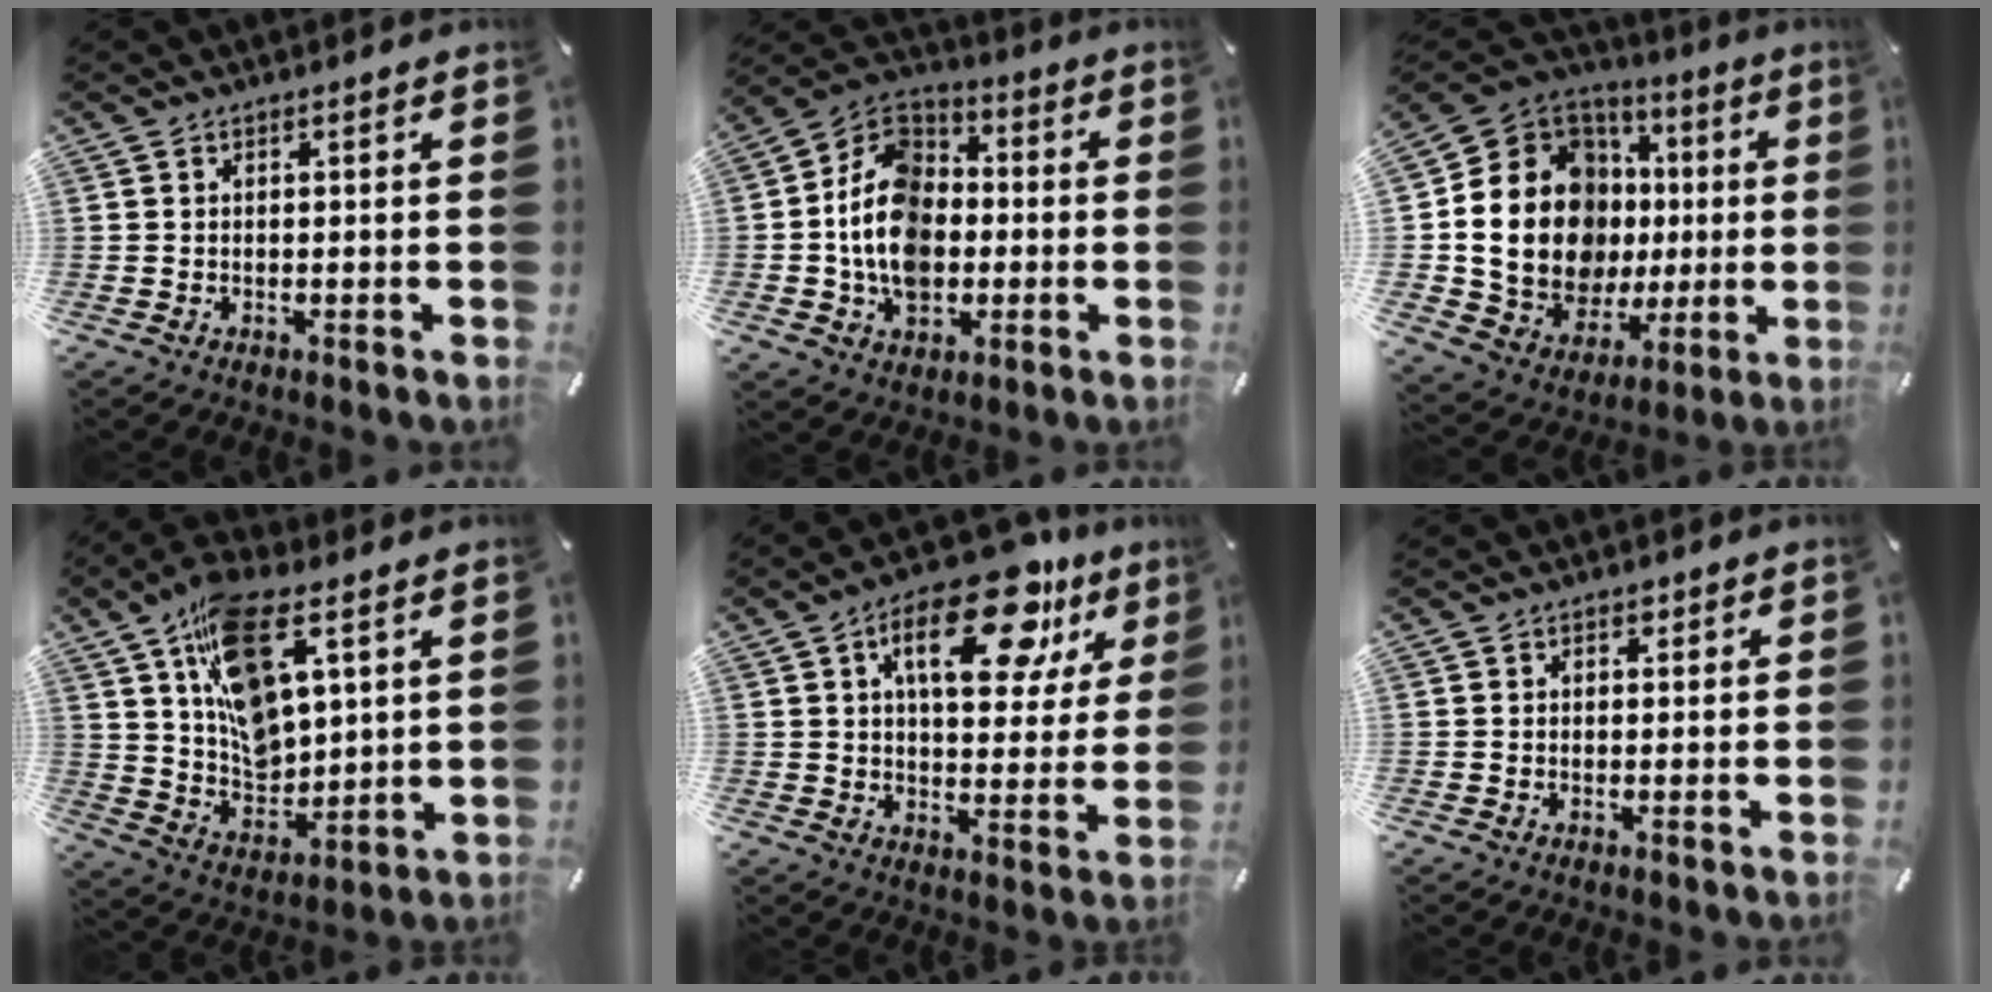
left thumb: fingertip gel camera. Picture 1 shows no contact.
{"total": 15.2, "force": [-3.3, 11.8, 9.1], "torque": [-0.203, 0.024, -0.065]}
{"total": 19.3, "force": [1.2, 15.1, 12.0], "torque": [-0.252, -0.036, 0.032]}
{"total": 16.4, "force": [7.9, 9.1, 11.1], "torque": [-0.196, -0.026, 0.145]}
{"total": 19.6, "force": [10.4, 9.4, 13.7], "torque": [-0.198, -0.046, 0.168]}
{"total": 1.2, "force": [0.4, 1.0, 0.3], "torque": [0.001, 0.001, 0.005]}